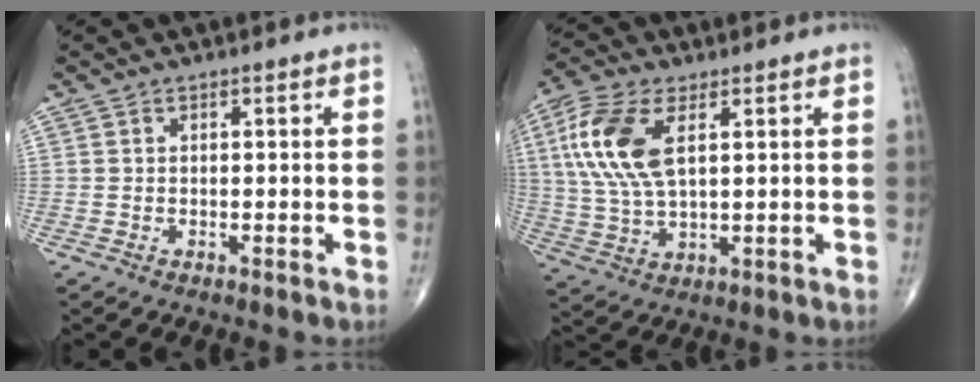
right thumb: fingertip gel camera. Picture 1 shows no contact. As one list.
[{"total": 13.3, "force": [4.0, 6.3, 11.1], "torque": [-0.254, 0.001, 0.081]}]